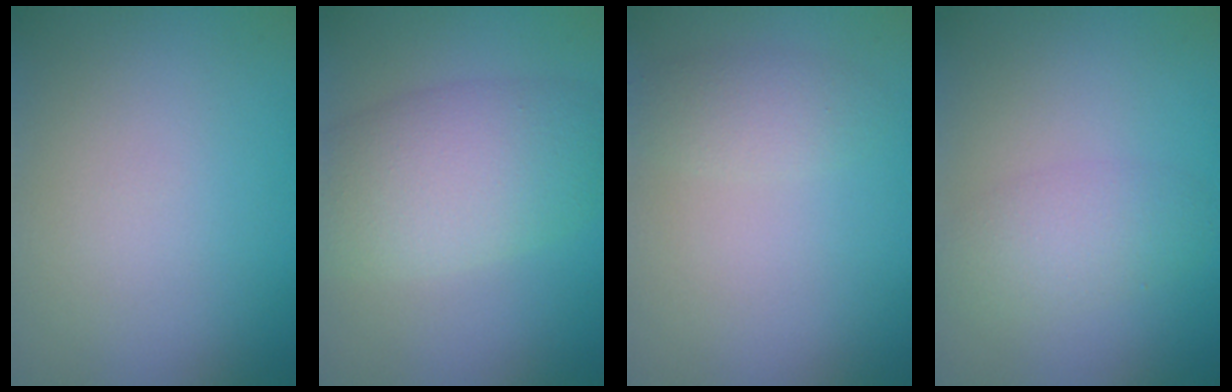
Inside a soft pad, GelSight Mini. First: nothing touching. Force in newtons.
{"total": 7.0, "press": 7.0, "slide": 0.4}
{"total": 2.0, "press": 2.0, "slide": 0.1}
{"total": 2.8, "press": 2.8, "slide": 0.1}